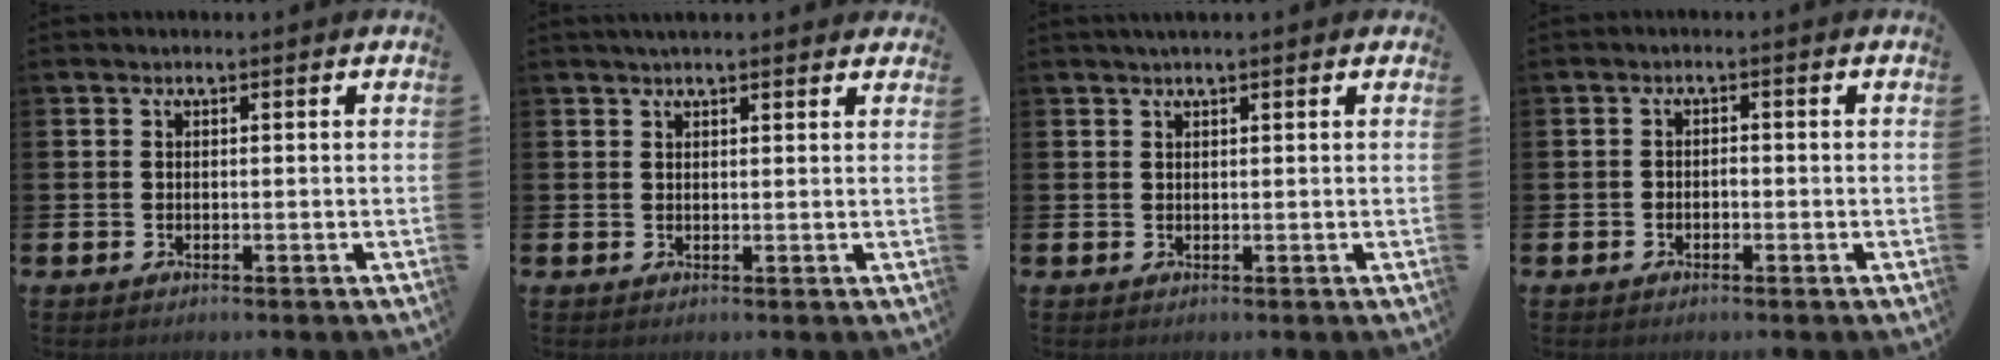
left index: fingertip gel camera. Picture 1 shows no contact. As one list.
[{"total": 2.0, "force": [1.9, 0.3, 0.6], "torque": [-0.012, -0.002, 0.034]}, {"total": 1.3, "force": [1.1, 0.0, 0.6], "torque": [0.000, -0.002, 0.016]}, {"total": 0.9, "force": [-0.6, 0.6, 0.3], "torque": [-0.004, -0.001, -0.012]}]